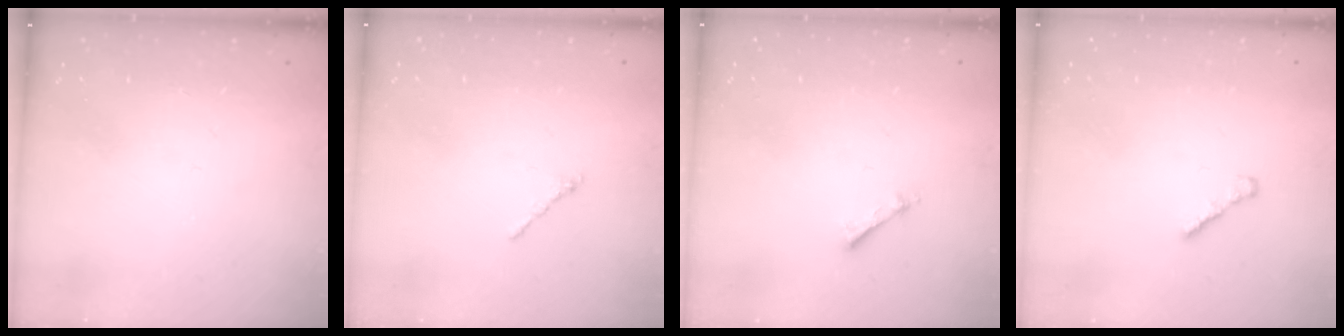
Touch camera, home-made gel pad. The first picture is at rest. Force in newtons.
{"total": 1.0, "press": 0.9, "slide": 0.4}
{"total": 2.7, "press": 2.7, "slide": 0.3}
{"total": 1.3, "press": 1.3, "slide": 0.4}